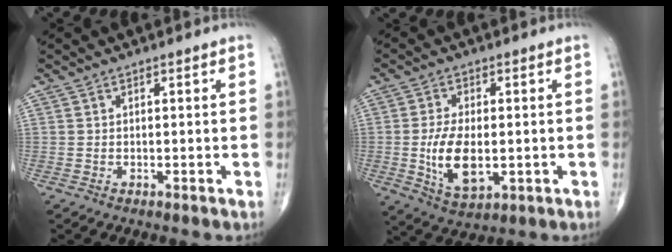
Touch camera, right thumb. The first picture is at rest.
{"total": 10.1, "force": [-1.2, 5.3, 8.5], "torque": [-0.155, -0.010, -0.014]}